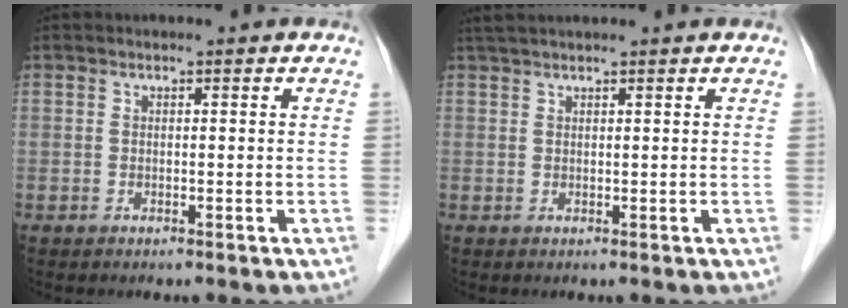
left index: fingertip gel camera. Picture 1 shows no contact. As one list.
[{"total": 5.2, "force": [4.6, 0.0, 2.5], "torque": [-0.036, 0.038, 0.076]}]